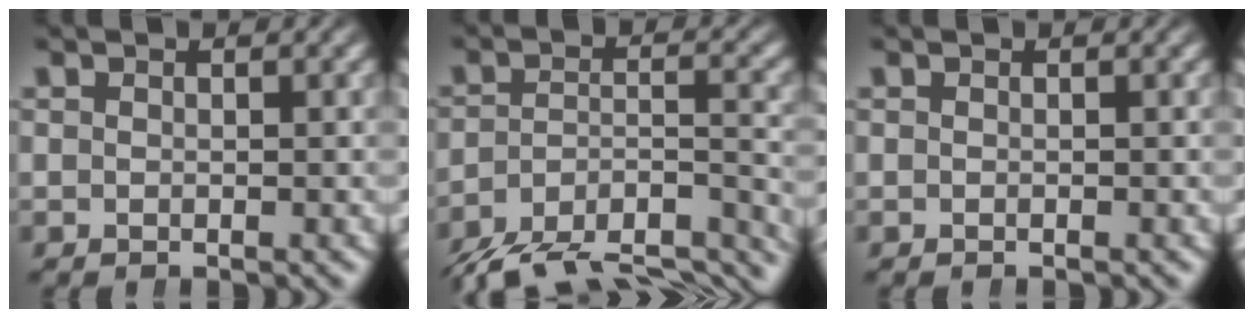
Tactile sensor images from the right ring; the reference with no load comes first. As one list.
[{"total": 14.2, "force": [-11.7, 6.3, 4.9], "torque": [-0.056, -0.028, -0.182]}, {"total": 0.0}]